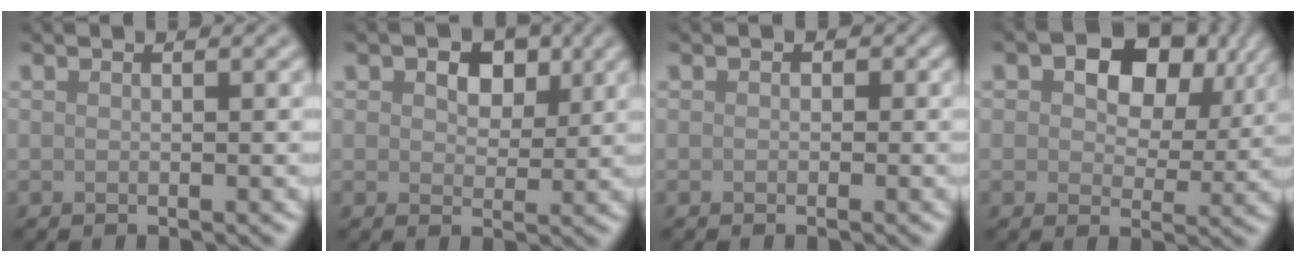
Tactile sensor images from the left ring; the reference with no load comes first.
{"total": 4.6, "force": [2.0, 3.0, 2.9], "torque": [-0.041, 0.004, 0.016]}
{"total": 0.7, "force": [0.0, 0.7, 0.0], "torque": [0.007, -0.004, -0.002]}
{"total": 9.2, "force": [3.7, 5.7, 6.2], "torque": [-0.094, 0.003, 0.050]}